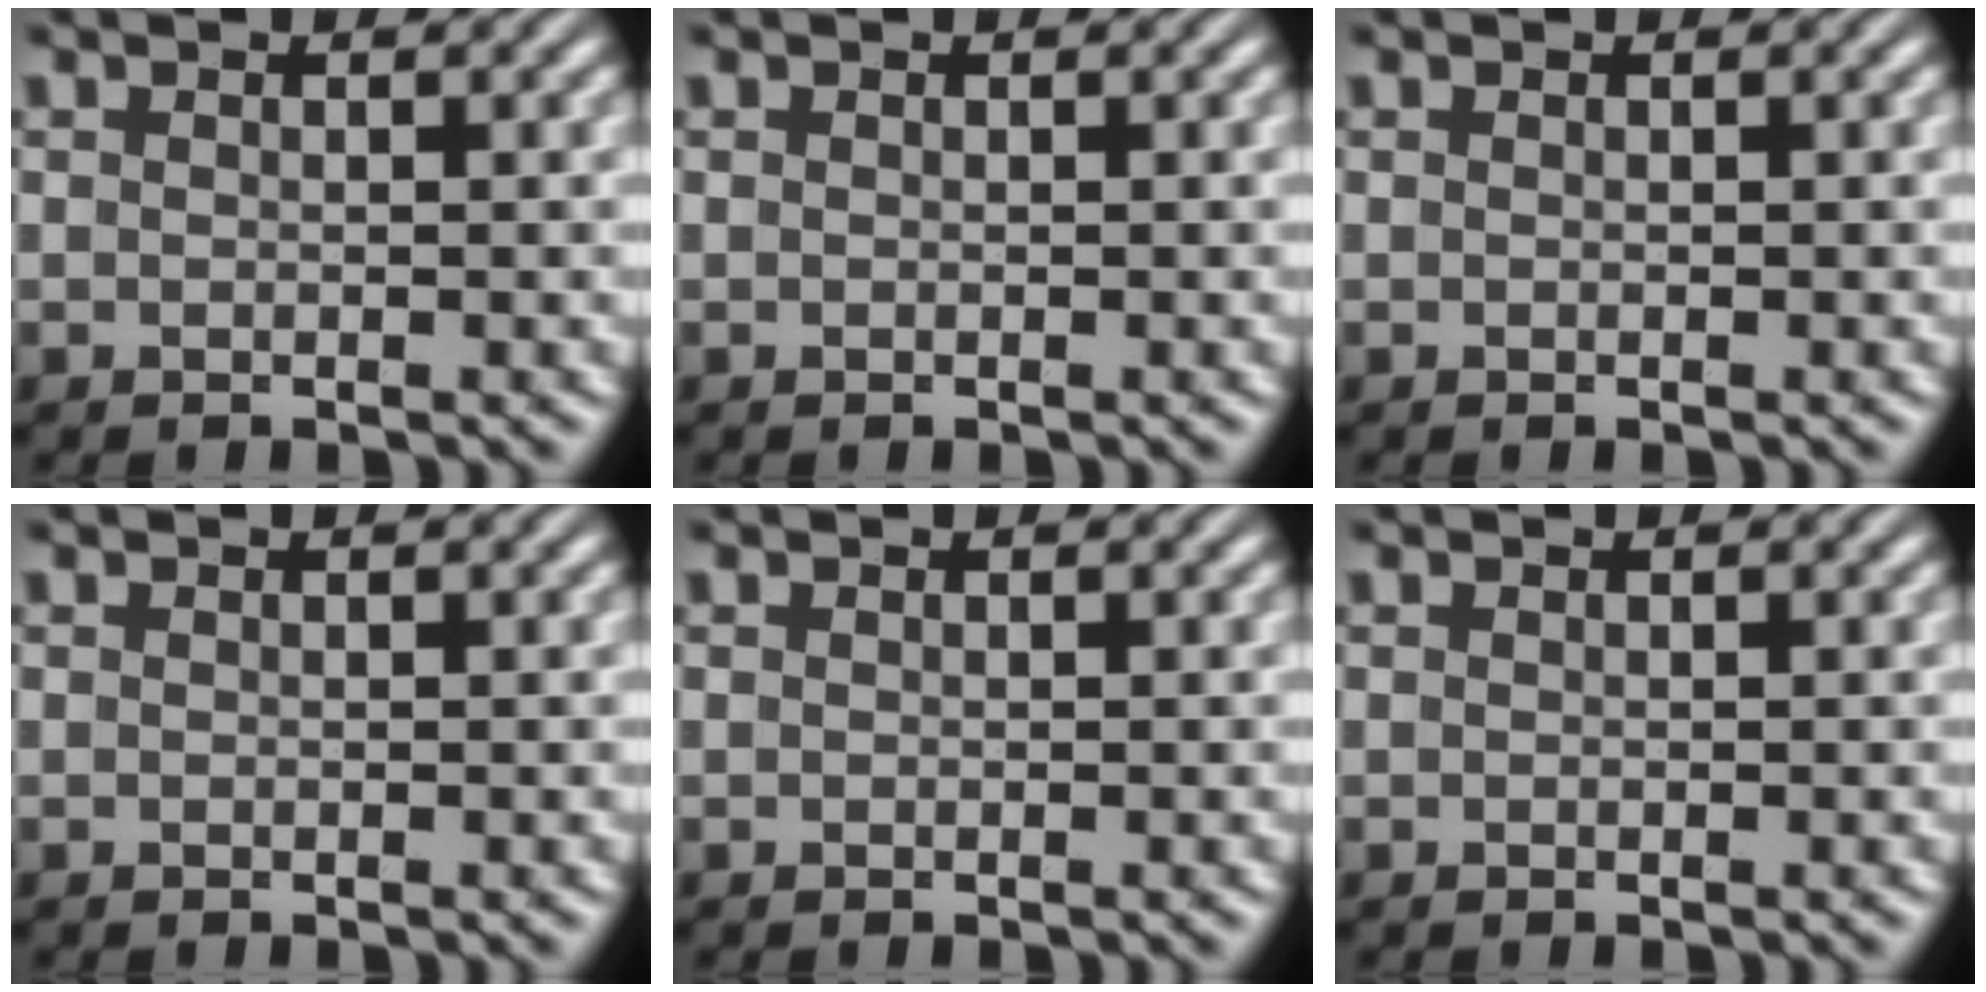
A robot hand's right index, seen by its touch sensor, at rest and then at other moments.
{"total": 0.0}
{"total": 0.0}
{"total": 0.0}
{"total": 0.0}
{"total": 0.0}